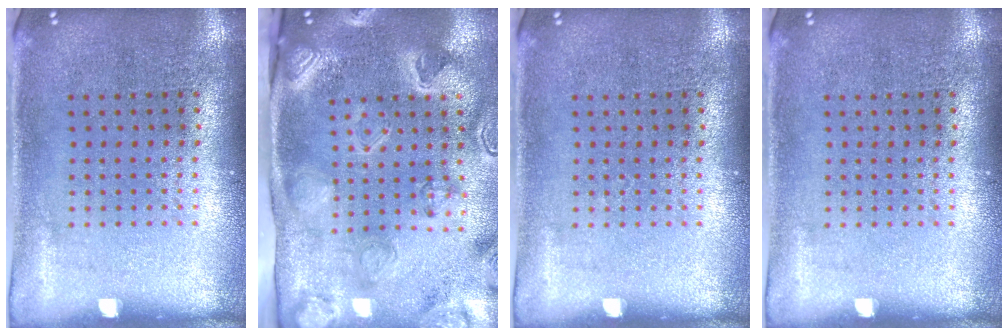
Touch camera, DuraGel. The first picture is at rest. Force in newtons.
{"total": 3.1, "press": 3.1, "slide": 0.5}
{"total": 0.0}
{"total": 0.0}